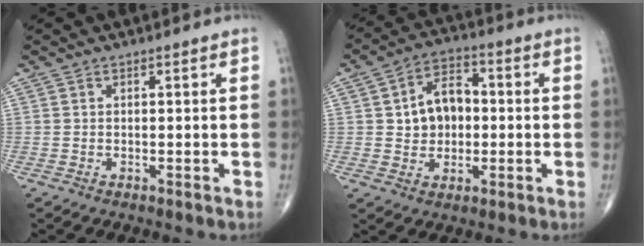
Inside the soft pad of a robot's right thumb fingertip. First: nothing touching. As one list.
[{"total": 9.2, "force": [0.5, 6.7, 6.3], "torque": [-0.071, 0.018, 0.003]}]